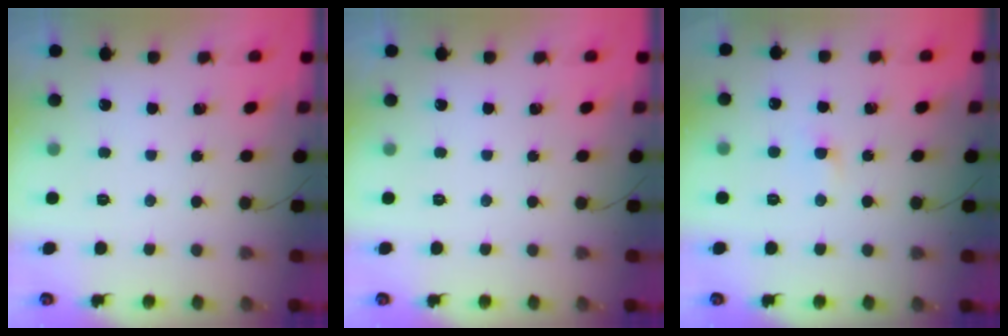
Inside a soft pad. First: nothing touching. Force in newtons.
{"total": 0.0}
{"total": 1.7, "press": 1.5, "slide": 0.8}